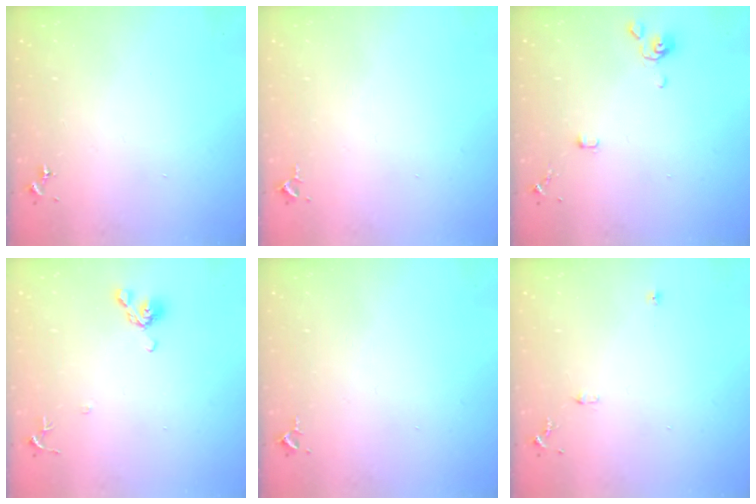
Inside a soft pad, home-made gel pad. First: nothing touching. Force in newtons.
{"total": 2.6, "press": 2.6, "slide": 0.4}
{"total": 4.0, "press": 4.0, "slide": 0.8}
{"total": 8.7, "press": 8.5, "slide": 1.8}
{"total": 2.6, "press": 2.6, "slide": 0.4}
{"total": 6.1, "press": 6.1, "slide": 0.7}